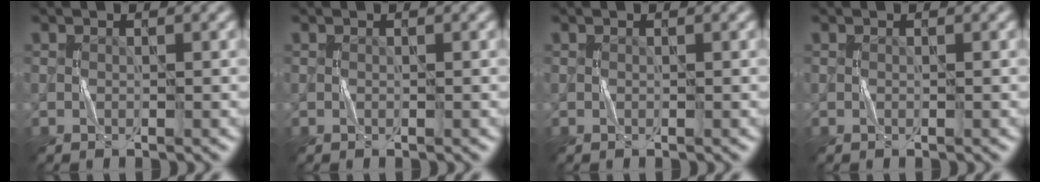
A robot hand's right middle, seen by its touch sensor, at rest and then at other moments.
{"total": 0.0}
{"total": 0.0}
{"total": 0.0}